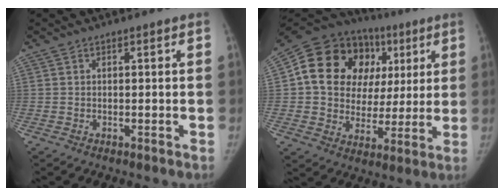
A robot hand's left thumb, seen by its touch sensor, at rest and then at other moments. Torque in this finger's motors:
{"motor_torque": [-0.19, 1.17, 1.68, -0.93, 0.27]}